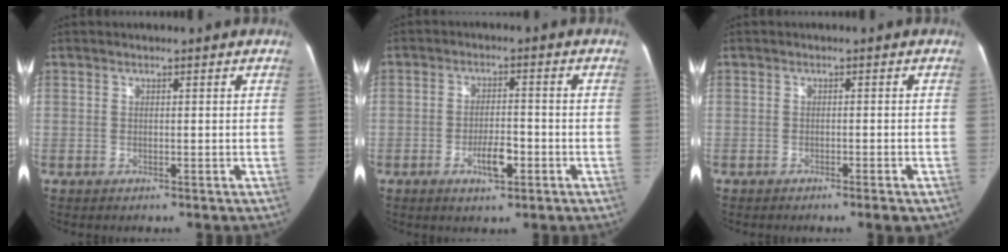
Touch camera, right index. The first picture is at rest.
{"total": 5.0, "force": [-2.1, 1.7, 4.2], "torque": [-0.074, 0.000, -0.033]}
{"total": 2.1, "force": [-1.5, 0.1, 1.6], "torque": [-0.022, -0.003, -0.018]}